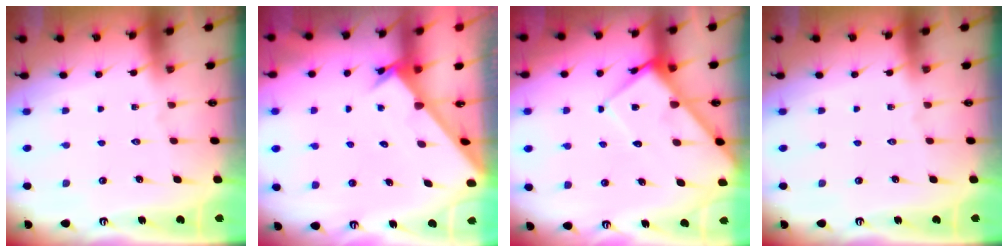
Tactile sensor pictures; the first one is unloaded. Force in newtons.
{"total": 2.4, "press": 2.4, "slide": 0.2}
{"total": 10.9, "press": 10.8, "slide": 0.9}
{"total": 0.0}